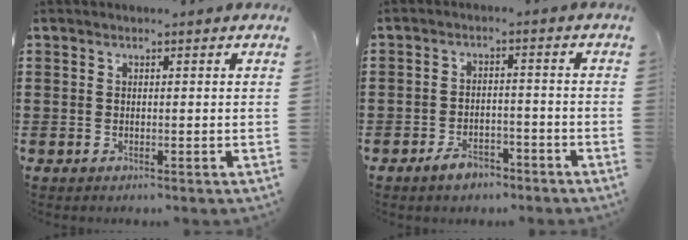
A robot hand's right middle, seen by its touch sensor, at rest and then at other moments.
{"total": 3.5, "force": [-2.9, 1.4, 1.2], "torque": [-0.022, 0.010, -0.057]}